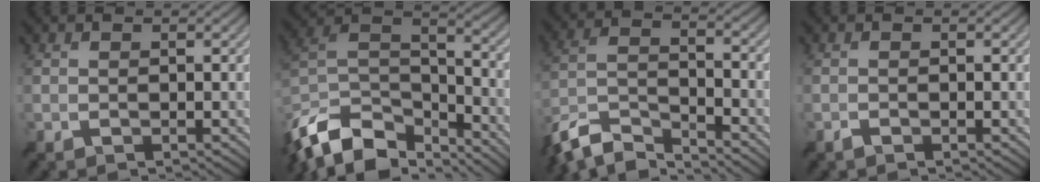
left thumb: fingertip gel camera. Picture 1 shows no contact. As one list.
[{"total": 14.2, "force": [-10.9, 6.6, 6.3], "torque": [-0.180, -0.003, -0.190]}, {"total": 9.8, "force": [-8.4, 2.3, 4.4], "torque": [-0.094, -0.009, -0.170]}, {"total": 0.7, "force": [-0.7, 0.2, 0.1], "torque": [-0.001, 0.000, -0.012]}]